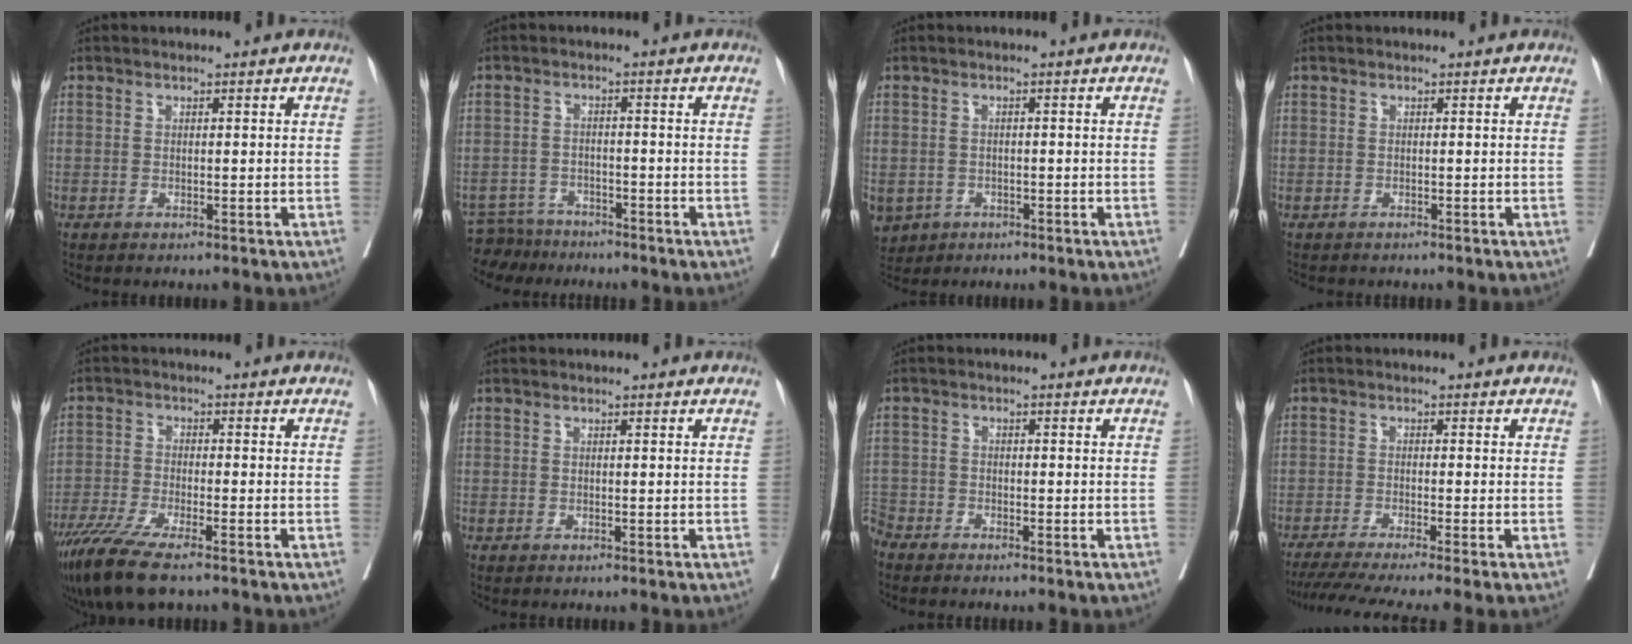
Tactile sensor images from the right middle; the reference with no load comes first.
{"total": 5.0, "force": [-4.7, 1.6, -0.5], "torque": [0.011, -0.004, -0.083]}
{"total": 6.7, "force": [-3.2, 5.5, 2.1], "torque": [-0.057, -0.001, -0.045]}
{"total": 1.9, "force": [-1.3, 1.3, 0.1], "torque": [-0.012, 0.004, -0.021]}
{"total": 10.0, "force": [-7.4, 1.4, 6.6], "torque": [-0.115, -0.024, -0.128]}
{"total": 0.0}
{"total": 3.5, "force": [-3.4, 0.6, 0.5], "torque": [-0.004, -0.008, -0.070]}
{"total": 11.0, "force": [-8.9, -0.9, 6.3], "torque": [-0.082, -0.025, -0.140]}